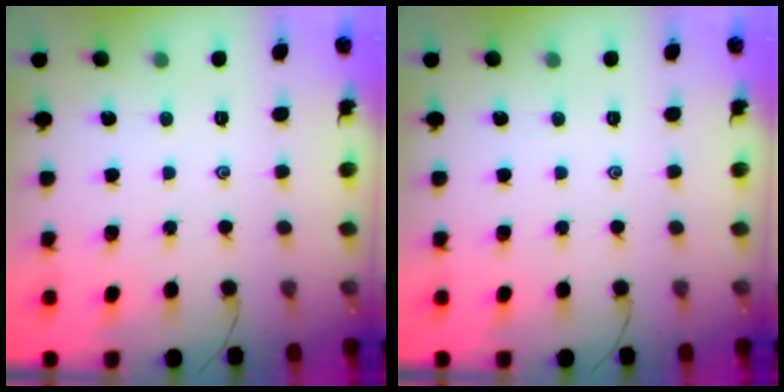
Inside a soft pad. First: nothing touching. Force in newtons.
{"total": 0.0}